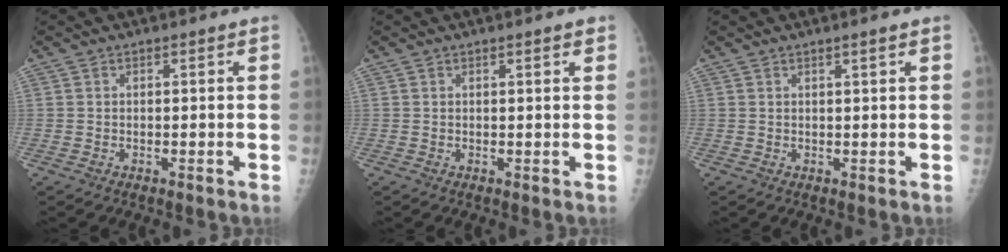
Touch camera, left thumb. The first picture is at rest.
{"total": 1.3, "force": [0.8, 0.1, 1.0], "torque": [-0.012, -0.002, 0.009]}
{"total": 1.0, "force": [0.6, -0.2, 0.8], "torque": [-0.014, -0.003, 0.012]}